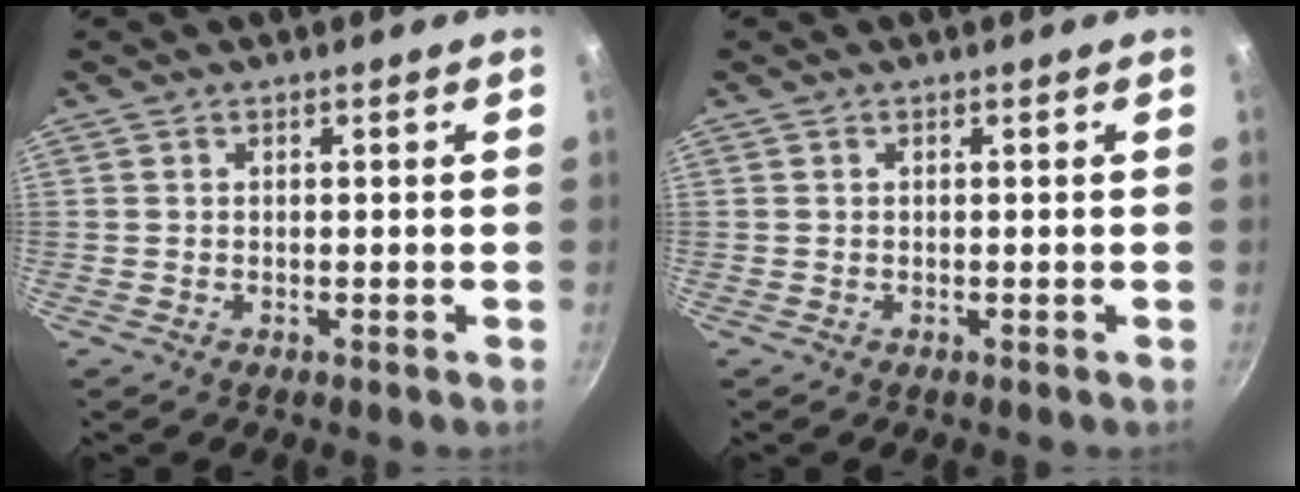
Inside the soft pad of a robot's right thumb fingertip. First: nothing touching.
{"total": 0.0}